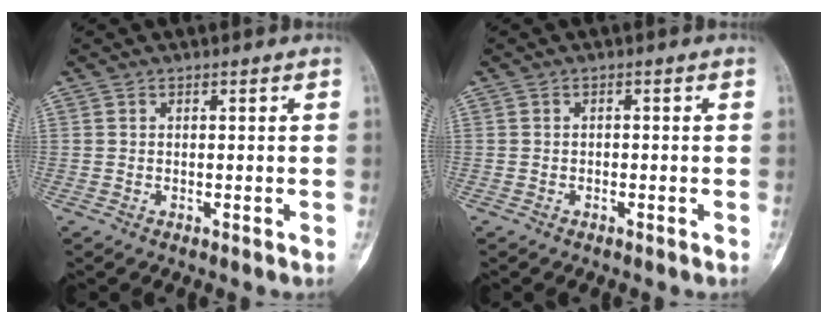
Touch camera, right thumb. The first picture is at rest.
{"total": 0.5, "force": [-0.4, 0.3, 0.2], "torque": [0.003, 0.003, -0.010]}